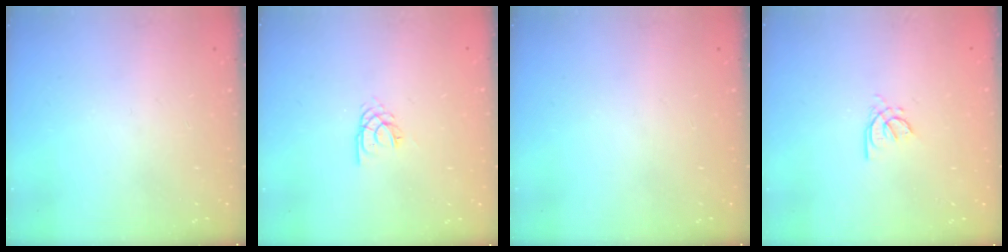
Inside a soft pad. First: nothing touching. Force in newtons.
{"total": 2.2, "press": 2.2, "slide": 0.3}
{"total": 0.0}
{"total": 2.1, "press": 2.0, "slide": 0.6}